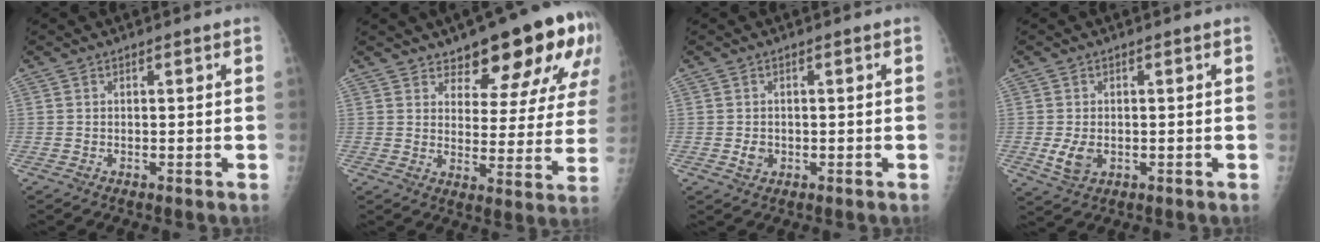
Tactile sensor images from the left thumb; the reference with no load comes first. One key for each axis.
{"total": 17.7, "fx": 11.4, "fy": 6.8, "fz": 11.8, "tx": -0.109, "ty": -0.059, "tz": 0.148}
{"total": 1.9, "fx": -0.3, "fy": 1.6, "fz": 1.0, "tx": -0.010, "ty": 0.001, "tz": -0.003}
{"total": 3.9, "fx": -0.6, "fy": 2.7, "fz": 2.8, "tx": -0.054, "ty": -0.008, "tz": -0.005}